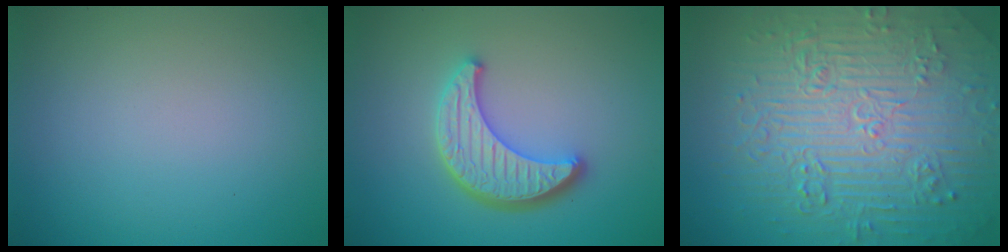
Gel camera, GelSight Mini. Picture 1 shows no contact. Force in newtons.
{"total": 4.5, "press": 3.8, "slide": 2.4}
{"total": 11.0, "press": 7.5, "slide": 8.1}